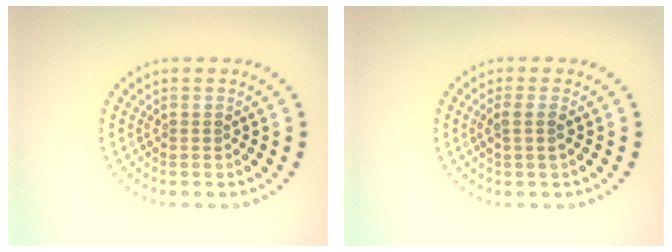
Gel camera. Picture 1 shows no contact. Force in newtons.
{"total": 1.5, "press": 1.2, "slide": 0.9}